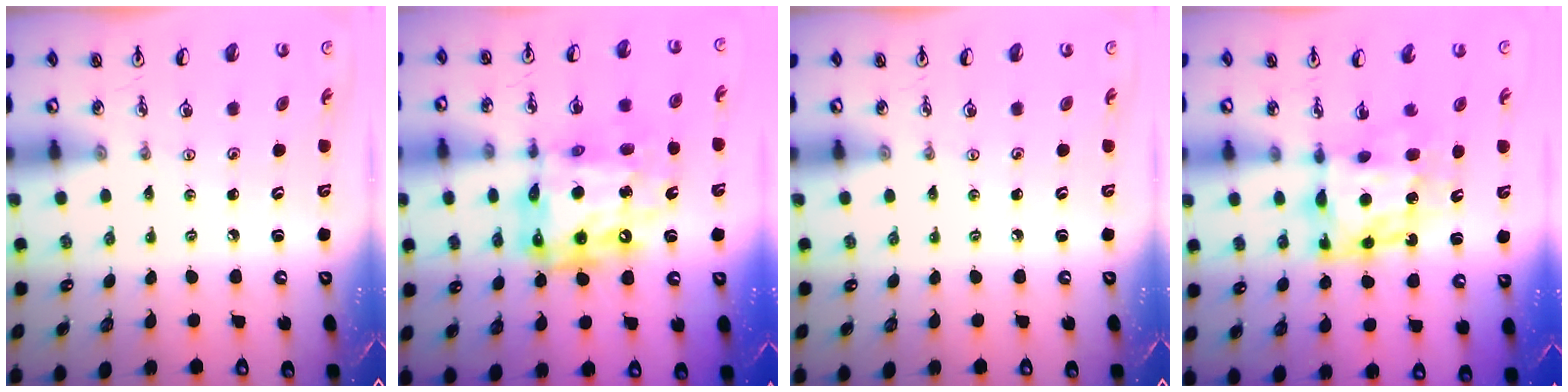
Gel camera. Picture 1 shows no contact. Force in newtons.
{"total": 17.7, "press": 17.5, "slide": 2.3}
{"total": 0.0}
{"total": 8.7, "press": 8.6, "slide": 1.3}